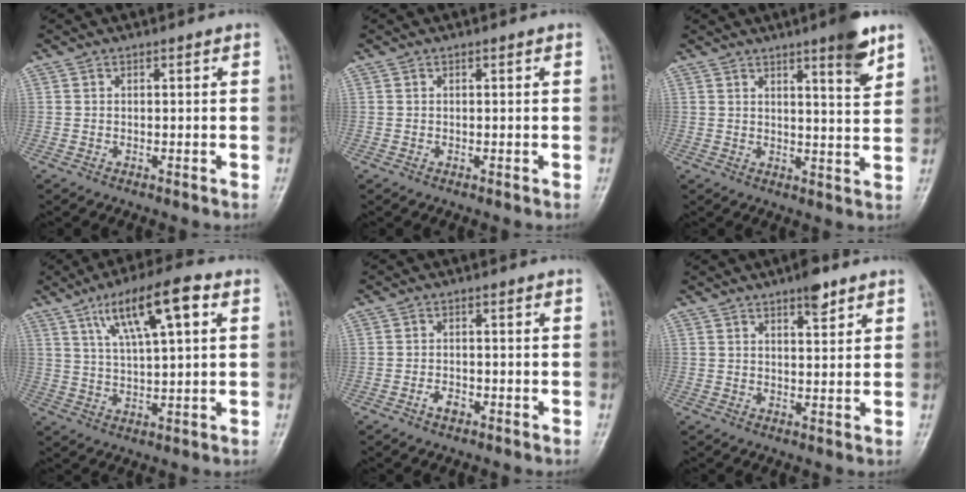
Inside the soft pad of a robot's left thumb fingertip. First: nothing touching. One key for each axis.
{"total": 0.0}
{"total": 7.3, "fx": 4.6, "fy": 0.8, "fz": 5.5, "tx": -0.071, "ty": -0.032, "tz": 0.064}
{"total": 12.8, "fx": 5.5, "fy": 3.4, "fz": 11.0, "tx": -0.180, "ty": 0.000, "tz": 0.094}
{"total": 2.0, "fx": -1.1, "fy": 1.2, "fz": 1.2, "tx": -0.019, "ty": 0.006, "tz": -0.020}
{"total": 4.4, "fx": 3.0, "fy": 1.4, "fz": 2.9, "tx": -0.034, "ty": -0.018, "tz": 0.043}